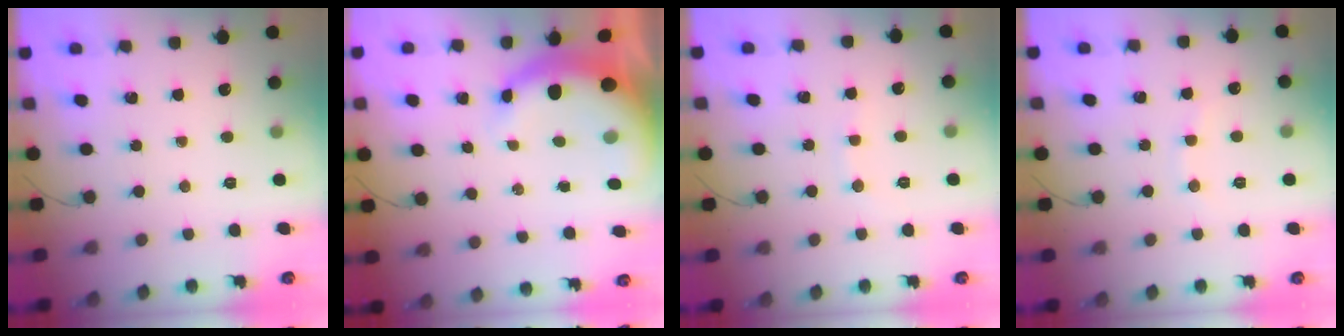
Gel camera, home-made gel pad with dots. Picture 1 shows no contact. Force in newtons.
{"total": 7.5, "press": 7.4, "slide": 1.5}
{"total": 5.0, "press": 4.8, "slide": 1.4}
{"total": 5.0, "press": 4.8, "slide": 1.2}